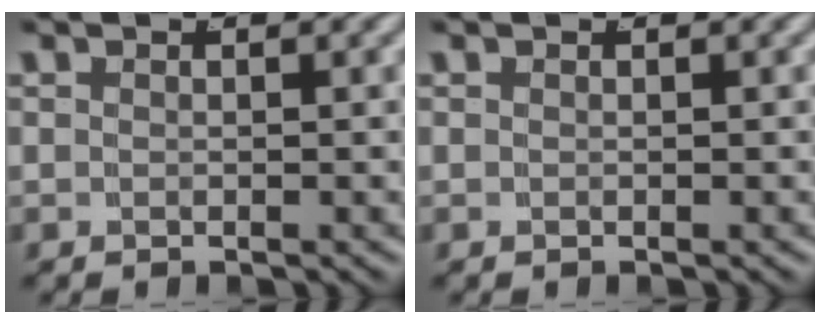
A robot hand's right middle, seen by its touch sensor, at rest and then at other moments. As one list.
[{"total": 0.0}]